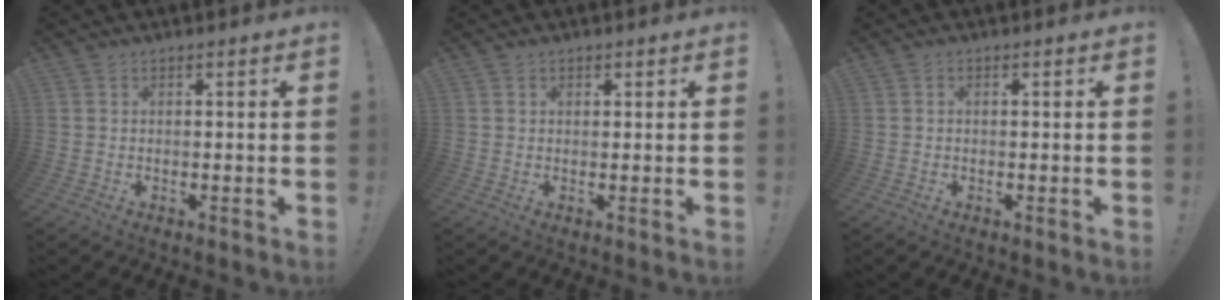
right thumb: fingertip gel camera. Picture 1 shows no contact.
{"total": 0.9, "force": [0.7, 0.6, 0.1], "torque": [0.006, -0.003, 0.011]}
{"total": 0.5, "force": [-0.2, 0.5, 0.2], "torque": [-0.007, 0.002, -0.003]}